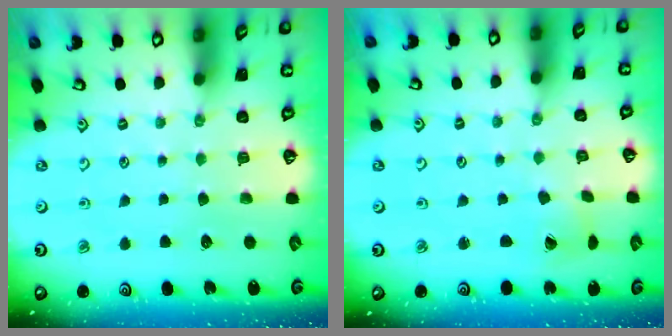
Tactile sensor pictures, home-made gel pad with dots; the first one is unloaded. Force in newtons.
{"total": 2.7, "press": 2.7, "slide": 0.4}